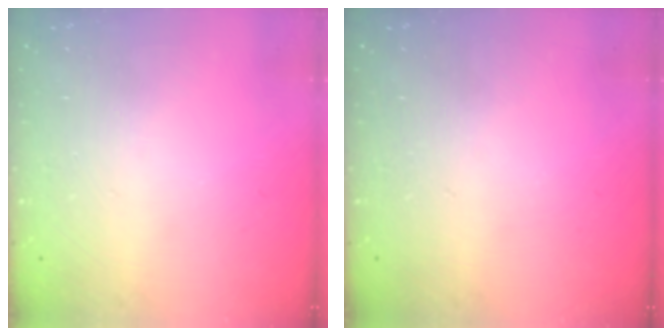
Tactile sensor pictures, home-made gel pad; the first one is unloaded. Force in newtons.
{"total": 0.0}